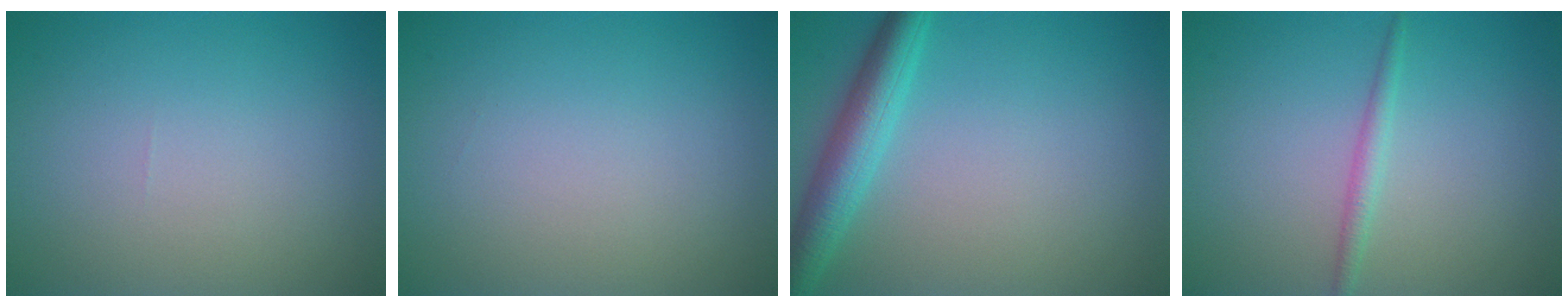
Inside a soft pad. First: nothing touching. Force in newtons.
{"total": 0.0}
{"total": 4.2, "press": 4.2, "slide": 0.2}
{"total": 1.4, "press": 1.4, "slide": 0.1}